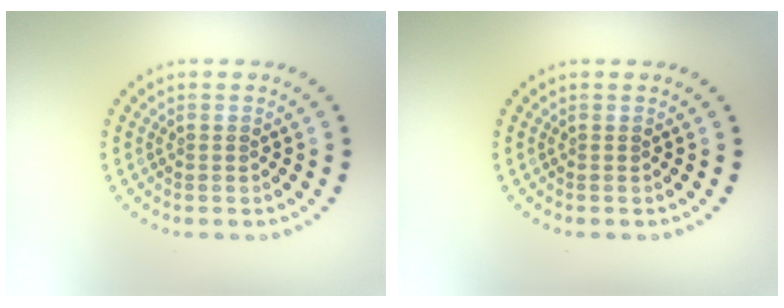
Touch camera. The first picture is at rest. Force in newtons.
{"total": 0.0}